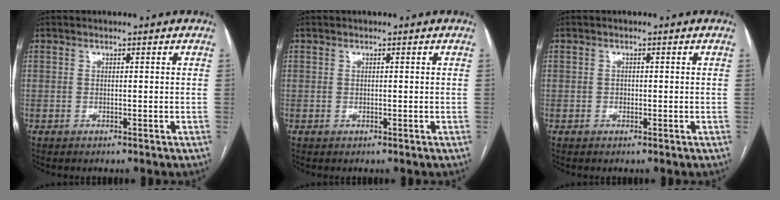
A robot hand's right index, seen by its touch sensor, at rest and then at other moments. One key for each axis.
{"total": 0.0}
{"total": 0.7, "fx": -0.2, "fy": 0.7, "fz": 0.3, "tx": -0.002, "ty": 0.003, "tz": -0.004}